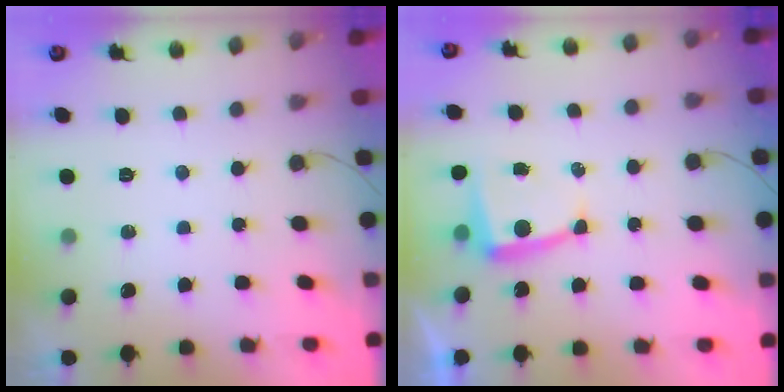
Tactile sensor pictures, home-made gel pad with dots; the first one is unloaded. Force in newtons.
{"total": 6.0, "press": 6.0, "slide": 0.6}